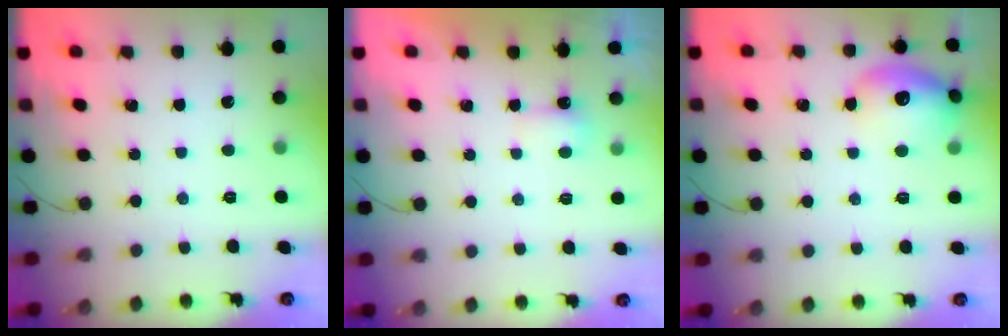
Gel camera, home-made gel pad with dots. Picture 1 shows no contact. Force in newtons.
{"total": 3.0, "press": 2.9, "slide": 0.8}
{"total": 15.3, "press": 15.3, "slide": 1.4}